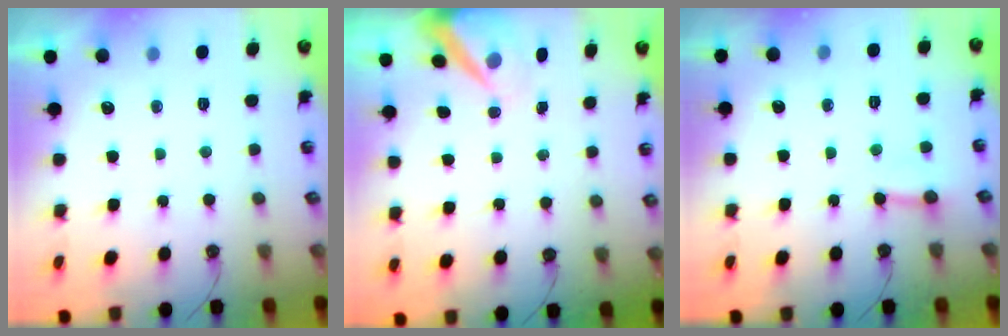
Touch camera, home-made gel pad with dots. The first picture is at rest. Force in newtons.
{"total": 6.2, "press": 6.1, "slide": 0.9}
{"total": 3.9, "press": 3.9, "slide": 0.3}